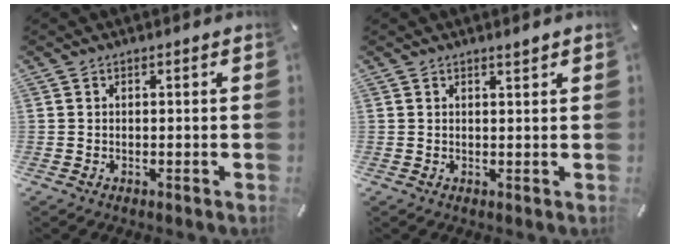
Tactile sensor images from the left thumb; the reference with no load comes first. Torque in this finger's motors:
{"motor_torque": [0.73, 0.23, 0.02, -0.36, -0.04]}